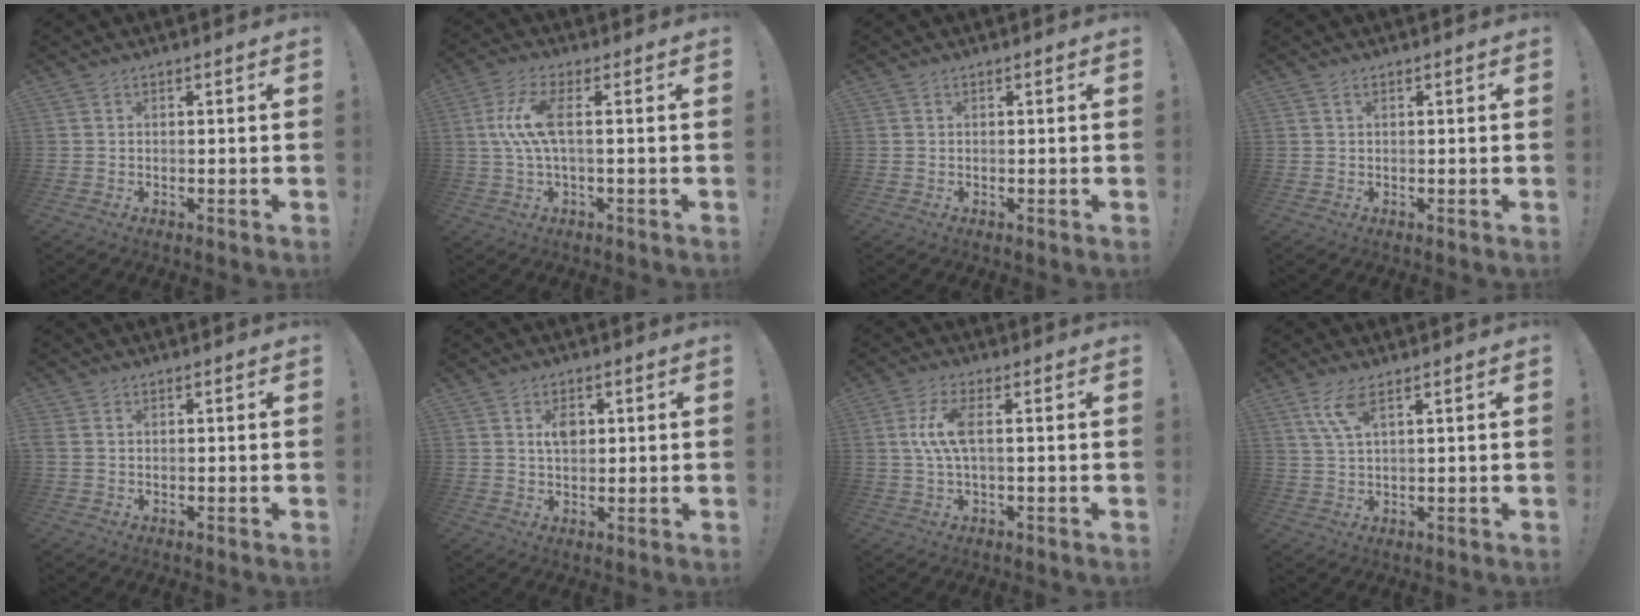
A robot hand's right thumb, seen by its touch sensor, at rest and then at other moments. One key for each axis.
{"total": 9.7, "fx": 0.8, "fy": 2.5, "fz": 9.3, "tx": -0.190, "ty": 0.002, "tz": 0.014}
{"total": 0.0}
{"total": 0.8, "fx": 0.4, "fy": 0.3, "fz": 0.6, "tx": -0.010, "ty": 0.000, "tz": 0.006}
{"total": 0.9, "fx": 0.3, "fy": 0.7, "fz": 0.5, "tx": -0.018, "ty": 0.006, "tz": 0.007}
{"total": 4.7, "fx": 1.4, "fy": 3.1, "fz": 3.3, "tx": -0.050, "ty": -0.001, "tz": 0.020}
{"total": 8.2, "fx": 0.6, "fy": 2.7, "fz": 7.7, "tx": -0.155, "ty": -0.002, "tz": 0.009}
{"total": 6.4, "fx": 3.4, "fy": 1.7, "fz": 5.2, "tx": -0.100, "ty": -0.004, "tz": 0.061}